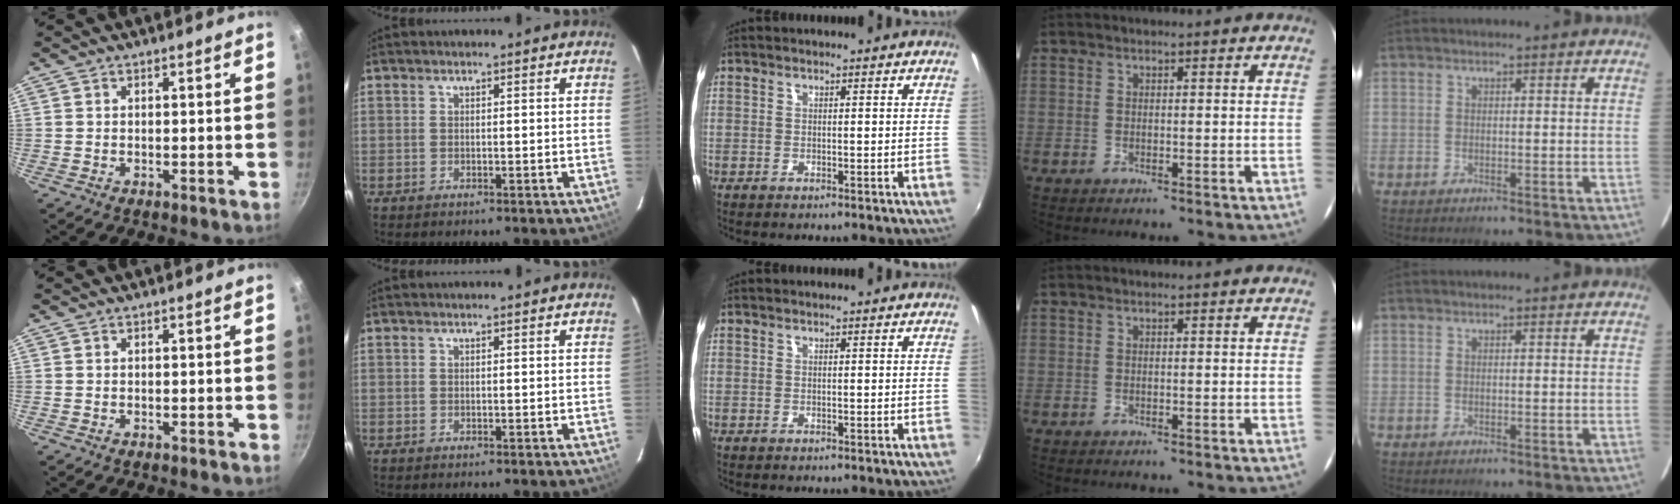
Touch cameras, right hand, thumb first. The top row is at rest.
{}